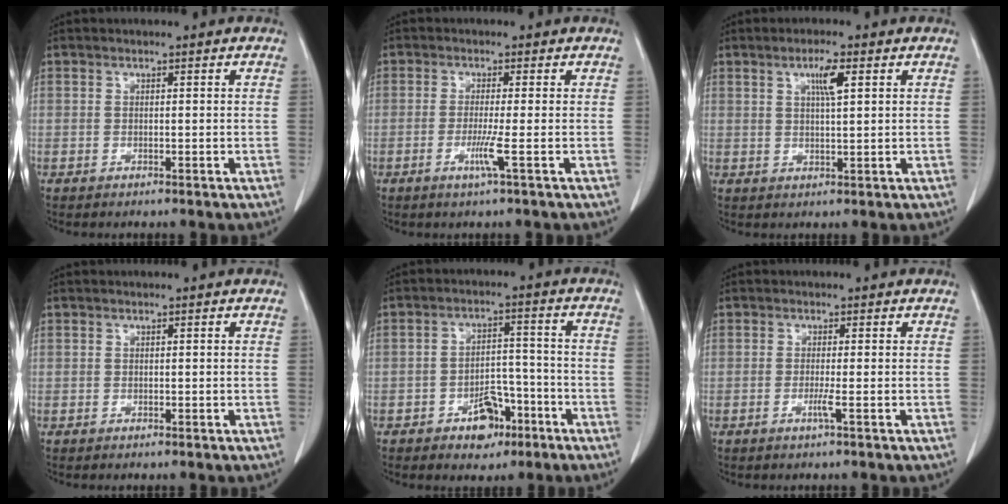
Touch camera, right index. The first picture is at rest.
{"total": 3.0, "force": [-1.0, -0.8, 2.7], "torque": [-0.058, -0.008, -0.021]}
{"total": 3.8, "force": [1.6, 0.3, 3.4], "torque": [-0.061, -0.001, 0.026]}
{"total": 0.0}
{"total": 6.9, "force": [-4.0, 3.9, 4.1], "torque": [-0.059, 0.016, -0.058]}
{"total": 1.4, "force": [-0.5, -0.4, 1.3], "torque": [-0.025, -0.003, -0.012]}